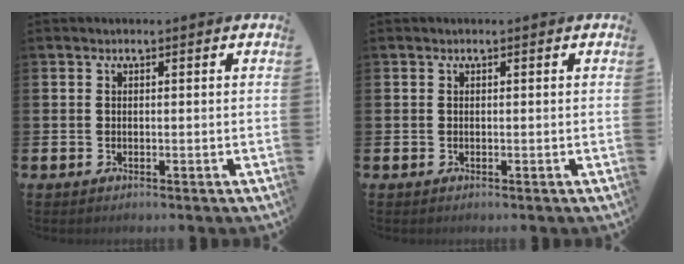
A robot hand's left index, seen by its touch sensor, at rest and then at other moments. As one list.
[{"total": 0.0}]